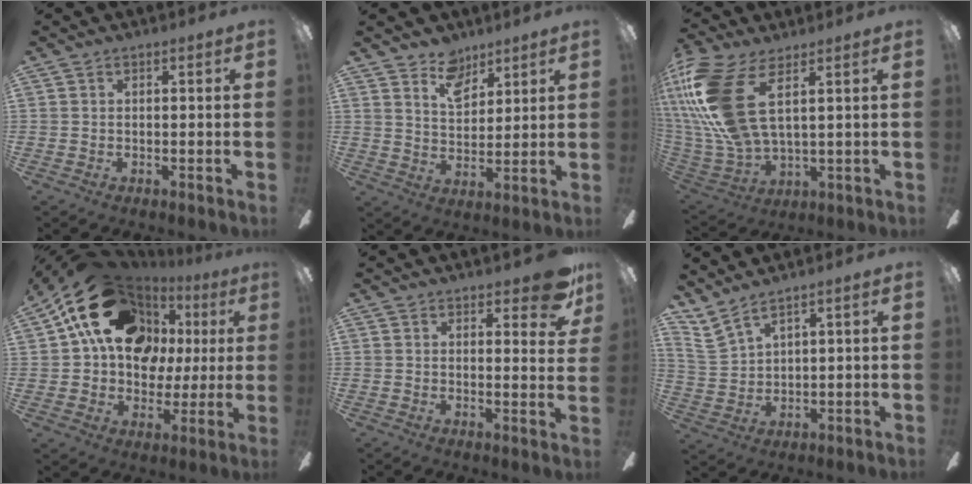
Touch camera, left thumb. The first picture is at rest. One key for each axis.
{"total": 7.0, "fx": 5.5, "fy": 3.8, "fz": 2.3, "tx": -0.031, "ty": -0.024, "tz": 0.099}
{"total": 20.6, "fx": 7.6, "fy": 9.1, "fz": 16.8, "tx": -0.380, "ty": -0.032, "tz": 0.129}
{"total": 22.5, "fx": 8.7, "fy": 16.6, "fz": 12.4, "tx": -0.217, "ty": -0.023, "tz": 0.168}
{"total": 8.7, "fx": 5.5, "fy": 3.1, "fz": 5.9, "tx": -0.066, "ty": -0.025, "tz": 0.091}
{"total": 5.6, "fx": 4.8, "fy": 1.2, "fz": 2.5, "tx": -0.061, "ty": -0.027, "tz": 0.093}